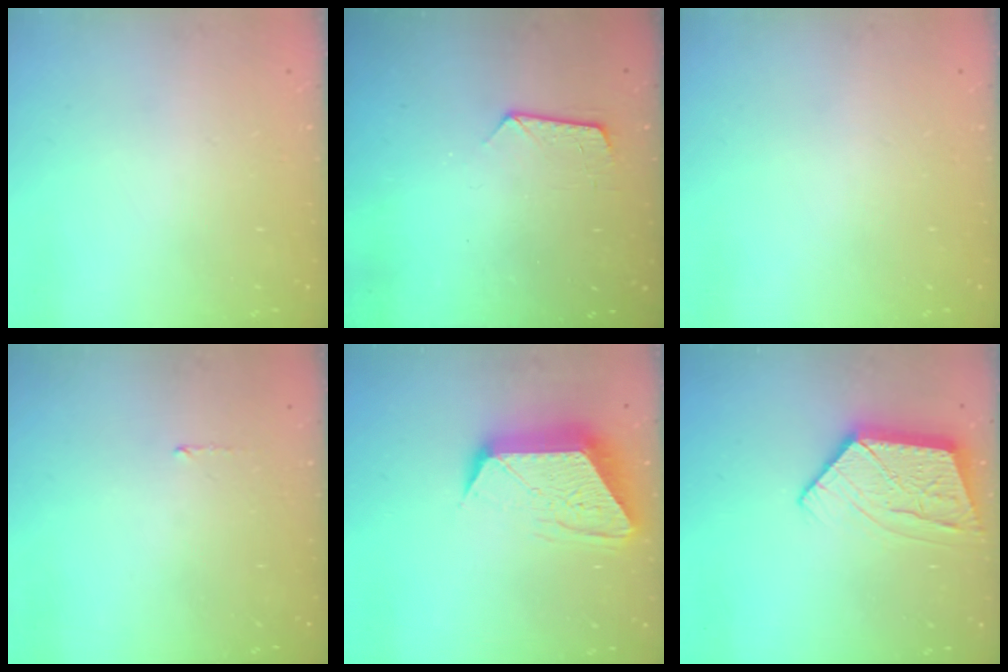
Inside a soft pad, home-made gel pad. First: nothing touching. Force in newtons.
{"total": 8.1, "press": 8.0, "slide": 0.7}
{"total": 0.0}
{"total": 4.1, "press": 4.0, "slide": 0.4}
{"total": 13.9, "press": 13.9, "slide": 0.9}
{"total": 13.0, "press": 12.9, "slide": 1.0}